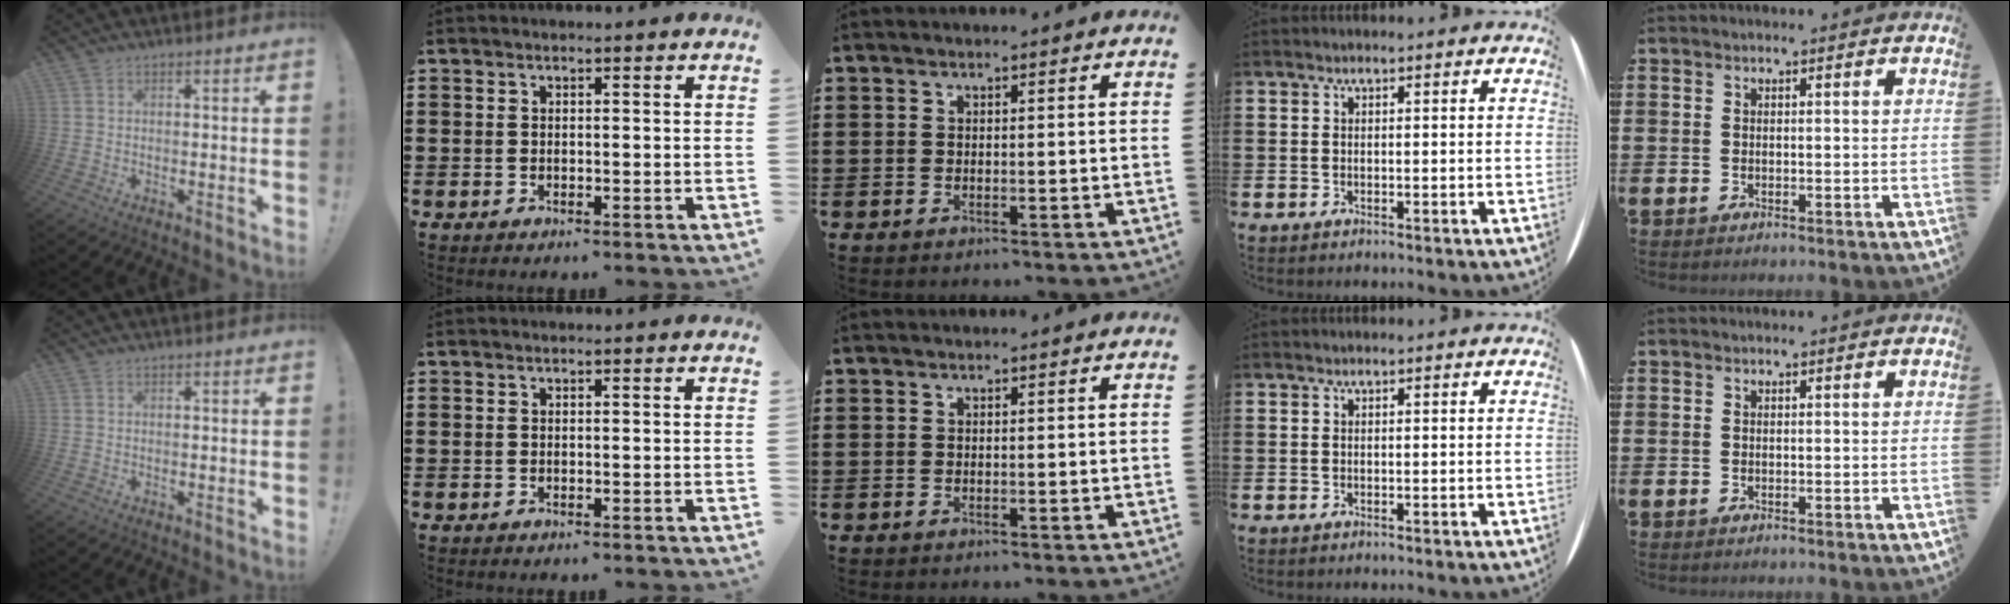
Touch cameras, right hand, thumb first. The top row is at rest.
{}